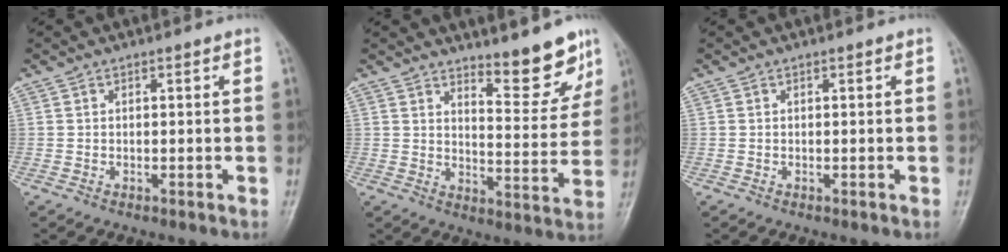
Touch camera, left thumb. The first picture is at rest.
{"total": 9.6, "force": [7.7, 2.6, 5.1], "torque": [-0.040, -0.067, 0.117]}
{"total": 0.0}